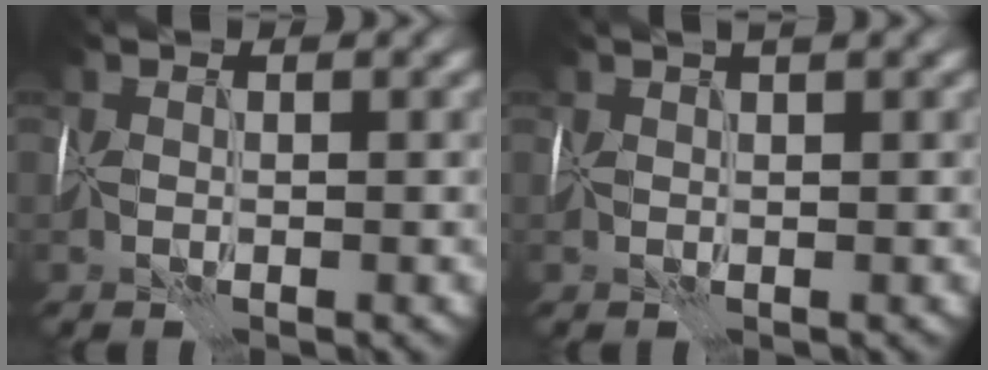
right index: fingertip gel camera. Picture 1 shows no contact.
{"total": 2.1, "force": [1.2, 0.4, 1.7], "torque": [-0.024, 0.016, 0.014]}